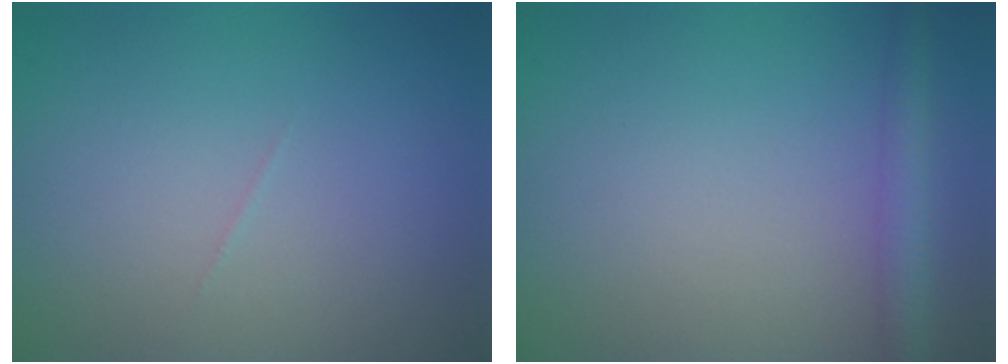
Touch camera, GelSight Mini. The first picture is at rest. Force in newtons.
{"total": 2.4, "press": 2.4, "slide": 0.1}